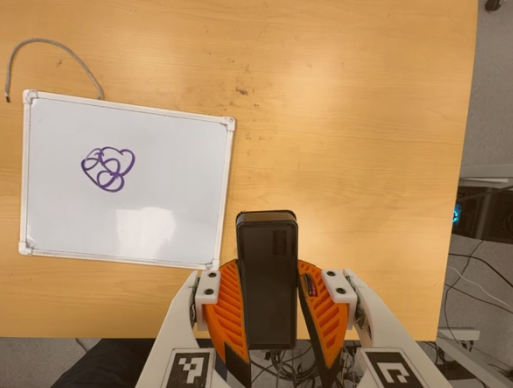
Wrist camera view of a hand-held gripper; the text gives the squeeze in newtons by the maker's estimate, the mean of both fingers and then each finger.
{"total": 9.0, "left": 7.7, "right": 10.2}